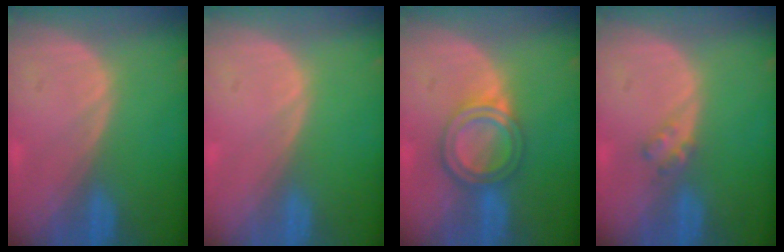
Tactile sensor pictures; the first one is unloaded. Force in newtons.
{"total": 0.0}
{"total": 6.1, "press": 5.3, "slide": 3.0}
{"total": 2.0, "press": 2.0, "slide": 0.2}